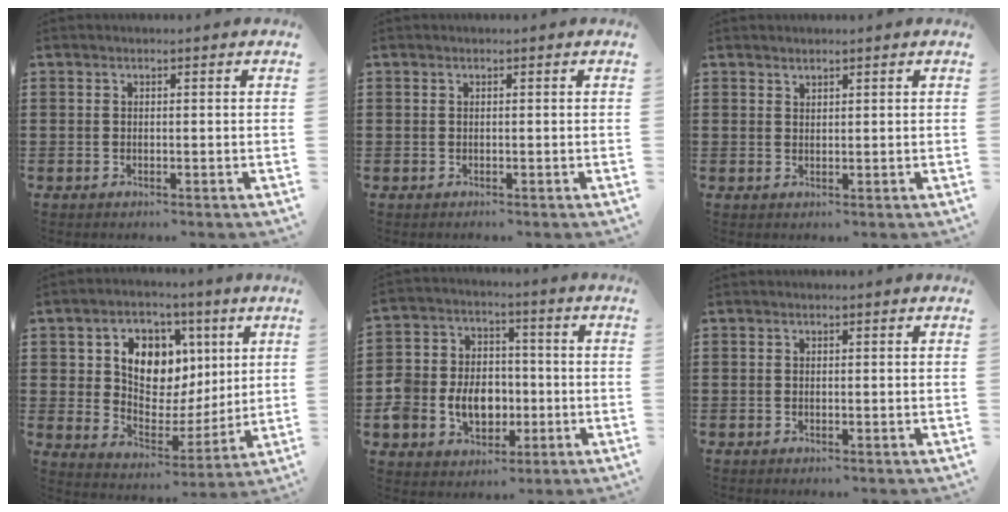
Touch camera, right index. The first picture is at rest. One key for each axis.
{"total": 0.0}
{"total": 1.1, "fx": 1.0, "fy": 0.3, "fz": 0.0, "tx": -0.001, "ty": 0.000, "tz": 0.020}
{"total": 9.0, "fx": 3.5, "fy": 7.1, "fz": 4.4, "tx": -0.100, "ty": -0.007, "tz": 0.061}
{"total": 9.1, "fx": -1.9, "fy": 7.5, "fz": 4.7, "tx": -0.115, "ty": 0.016, "tz": -0.033}
{"total": 0.0}